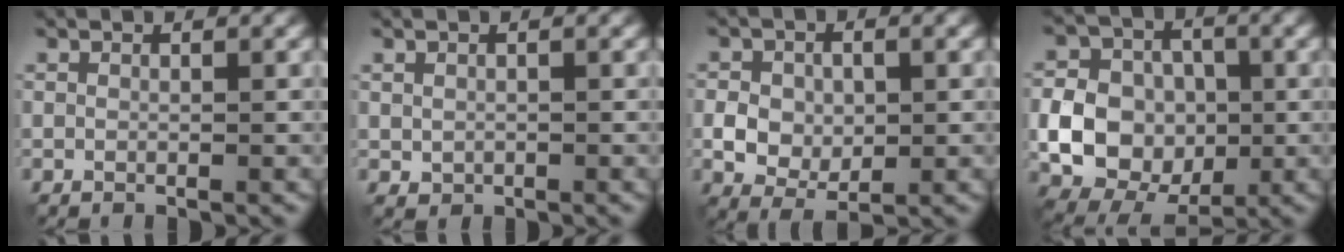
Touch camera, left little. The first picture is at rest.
{"total": 0.8, "force": [0.1, 0.7, 0.3], "torque": [-0.003, -0.005, 0.005]}
{"total": 3.9, "force": [-0.4, 2.7, 2.8], "torque": [-0.051, -0.004, -0.006]}
{"total": 7.4, "force": [-1.2, 5.9, 4.2], "torque": [-0.074, 0.002, -0.028]}